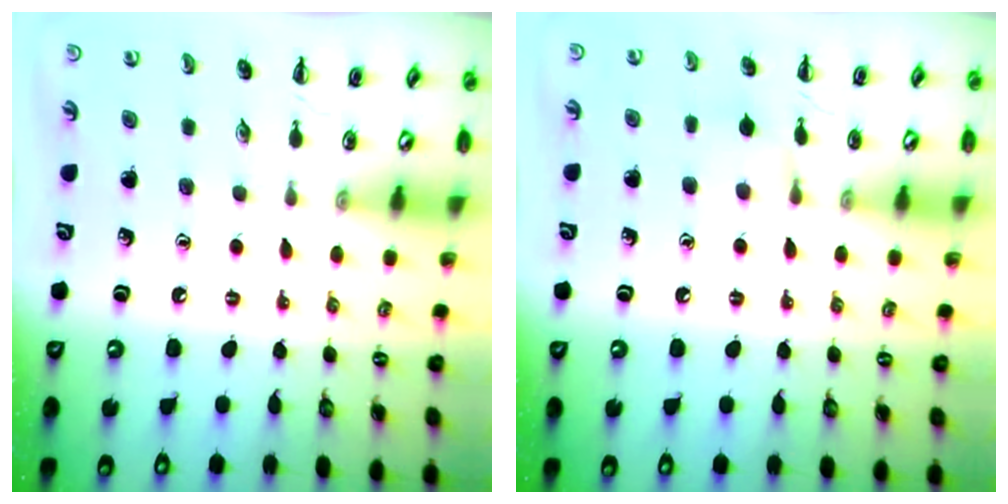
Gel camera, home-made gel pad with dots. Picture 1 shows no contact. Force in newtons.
{"total": 6.2, "press": 5.8, "slide": 2.2}